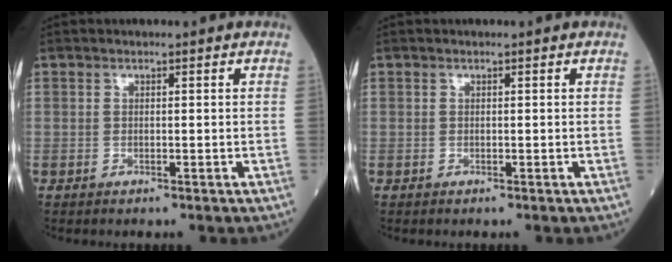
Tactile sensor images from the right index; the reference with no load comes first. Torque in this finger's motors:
{"motor_torque": [0.00, 0.00, 0.01, 0.00]}